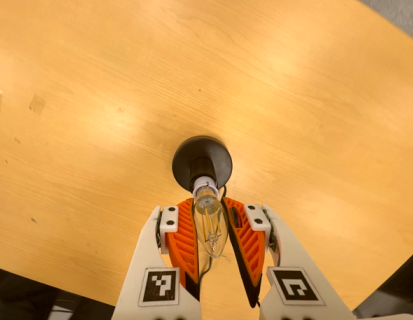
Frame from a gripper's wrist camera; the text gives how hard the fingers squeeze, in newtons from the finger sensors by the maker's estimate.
{"total": 12.8, "left": 13.0, "right": 12.7}